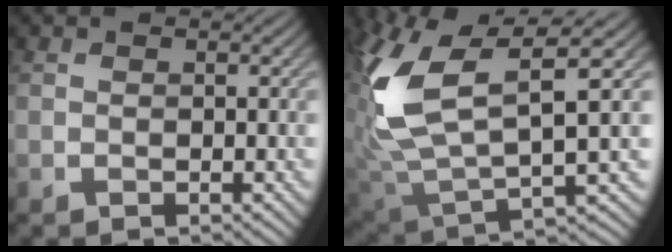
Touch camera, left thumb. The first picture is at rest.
{"total": 12.9, "force": [4.0, 5.3, 11.0], "torque": [-0.258, -0.006, 0.086]}